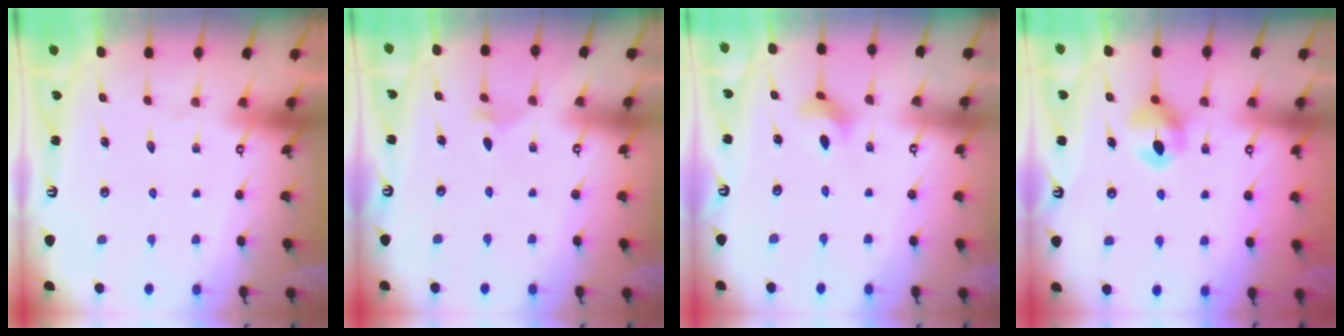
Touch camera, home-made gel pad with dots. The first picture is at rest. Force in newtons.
{"total": 1.9, "press": 1.9, "slide": 0.3}
{"total": 3.2, "press": 3.2, "slide": 0.2}
{"total": 7.1, "press": 7.1, "slide": 0.6}